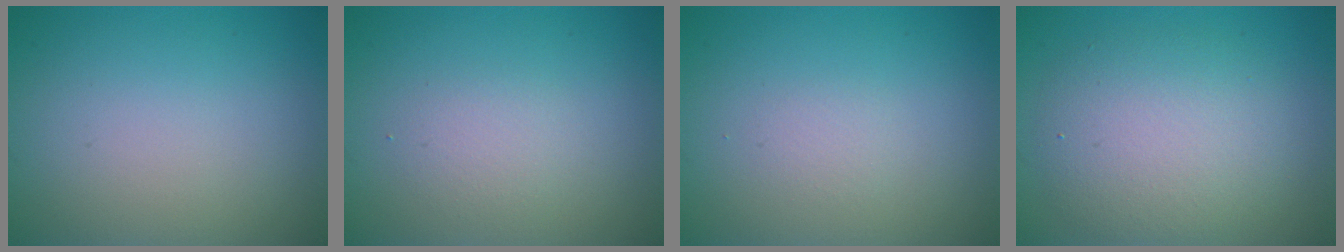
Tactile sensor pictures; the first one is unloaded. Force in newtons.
{"total": 1.6, "press": 1.6, "slide": 0.0}
{"total": 0.7, "press": 0.7, "slide": 0.0}
{"total": 5.4, "press": 5.3, "slide": 0.5}